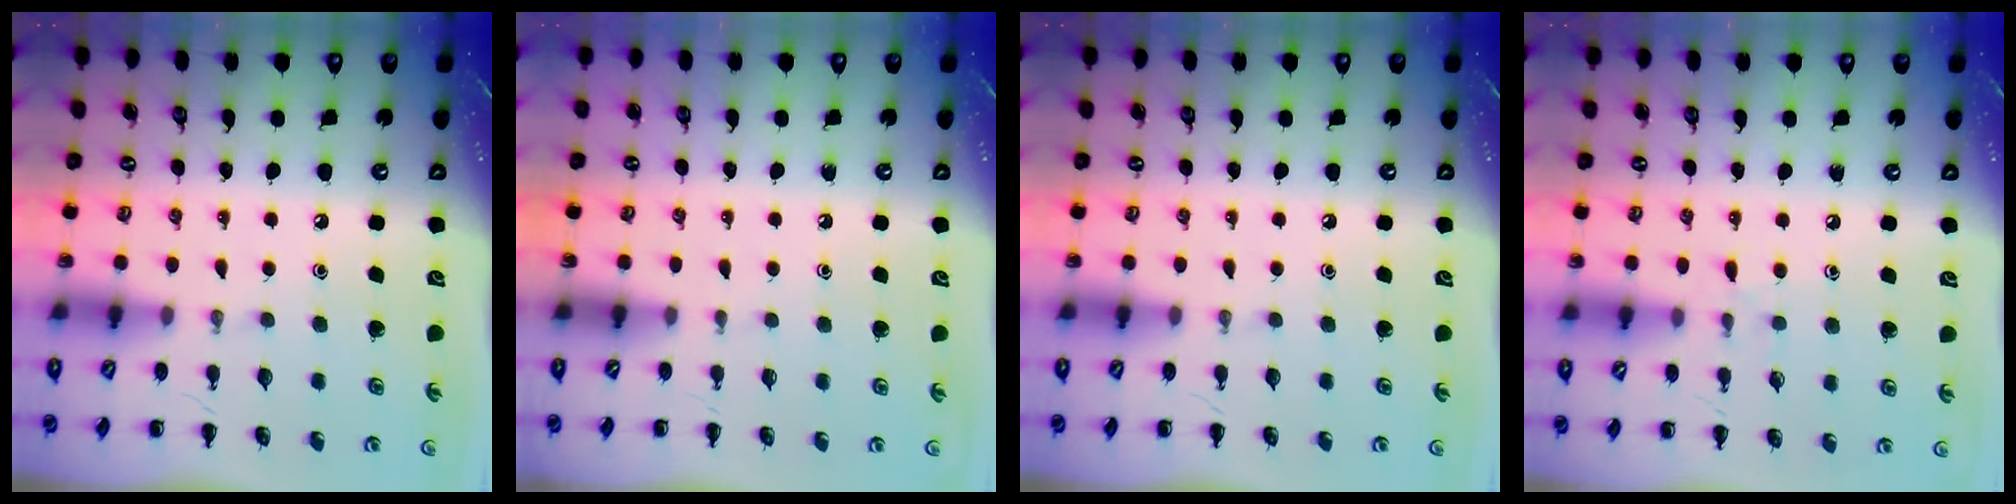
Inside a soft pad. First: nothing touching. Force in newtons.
{"total": 0.6, "press": 0.6, "slide": 0.2}
{"total": 0.0}
{"total": 4.6, "press": 4.2, "slide": 2.0}